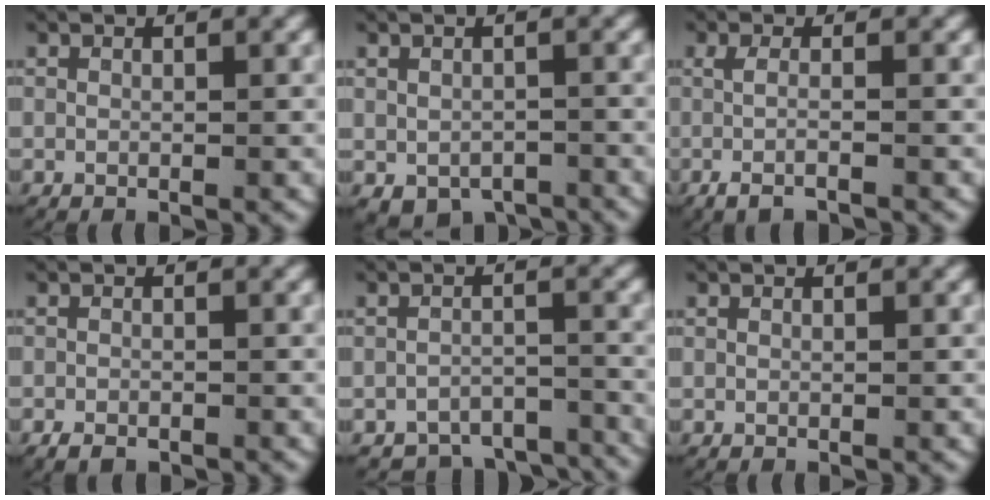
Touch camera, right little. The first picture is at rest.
{"total": 4.5, "force": [-3.3, 2.6, 1.3], "torque": [-0.007, -0.016, -0.044]}
{"total": 2.3, "force": [-1.4, 0.3, 1.8], "torque": [-0.049, -0.007, -0.021]}
{"total": 1.4, "force": [-1.2, 0.6, 0.5], "torque": [-0.012, -0.006, -0.019]}
{"total": 7.7, "force": [-7.1, 2.6, 1.4], "torque": [0.006, -0.013, -0.117]}
{"total": 0.0}